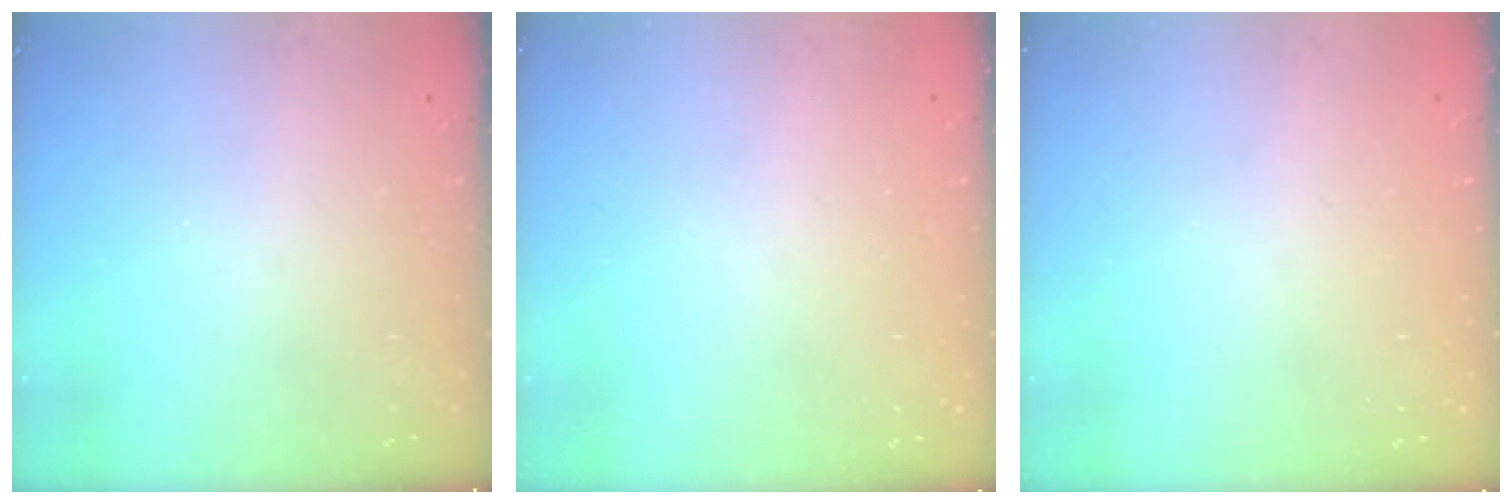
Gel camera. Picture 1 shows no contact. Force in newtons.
{"total": 0.0}
{"total": 0.0}